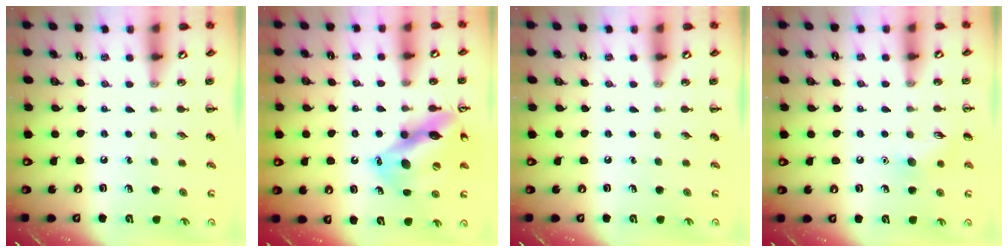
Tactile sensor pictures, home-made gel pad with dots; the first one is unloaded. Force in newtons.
{"total": 16.6, "press": 16.3, "slide": 3.1}
{"total": 0.0}
{"total": 7.3, "press": 7.2, "slide": 1.2}